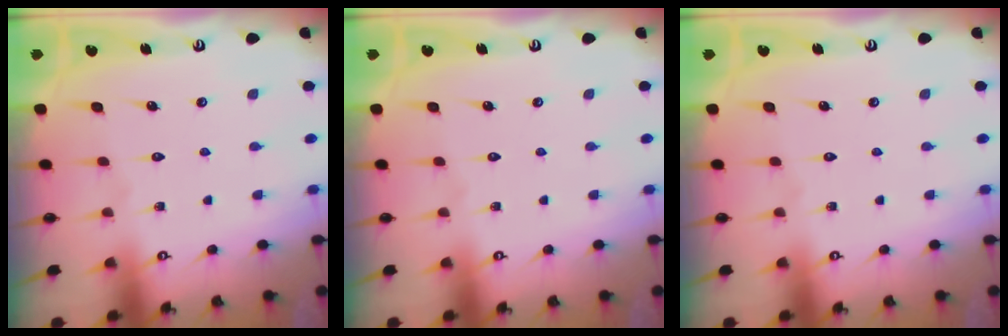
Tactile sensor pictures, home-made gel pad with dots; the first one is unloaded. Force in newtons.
{"total": 0.0}
{"total": 0.0}